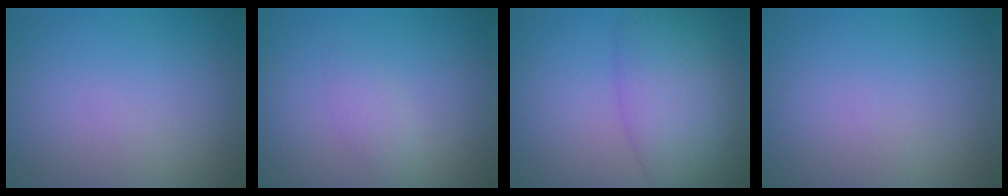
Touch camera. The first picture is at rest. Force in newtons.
{"total": 1.3, "press": 1.3, "slide": 0.0}
{"total": 7.4, "press": 7.4, "slide": 0.1}
{"total": 0.0}